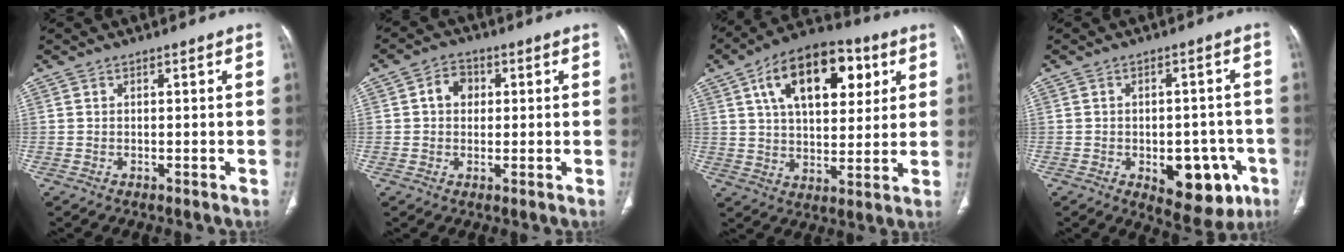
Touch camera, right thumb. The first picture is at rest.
{"total": 4.7, "force": [0.8, 3.8, 2.6], "torque": [-0.022, 0.008, 0.011]}
{"total": 19.9, "force": [7.6, 10.9, 14.8], "torque": [-0.194, -0.006, 0.118]}
{"total": 12.5, "force": [-4.7, 7.0, 9.2], "torque": [-0.078, 0.021, -0.047]}